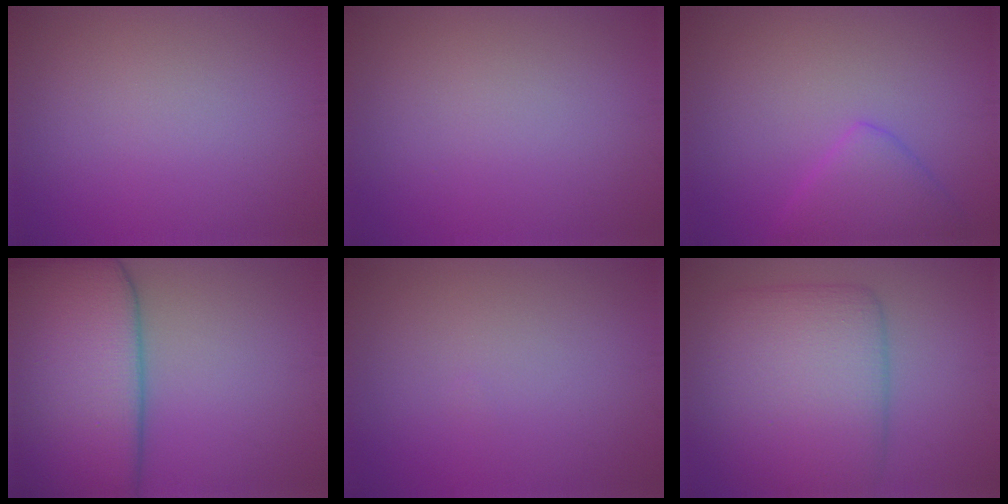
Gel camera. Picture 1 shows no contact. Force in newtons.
{"total": 0.0}
{"total": 3.2, "press": 3.2, "slide": 0.2}
{"total": 16.4, "press": 16.4, "slide": 1.0}
{"total": 0.0}
{"total": 9.0, "press": 9.0, "slide": 0.4}